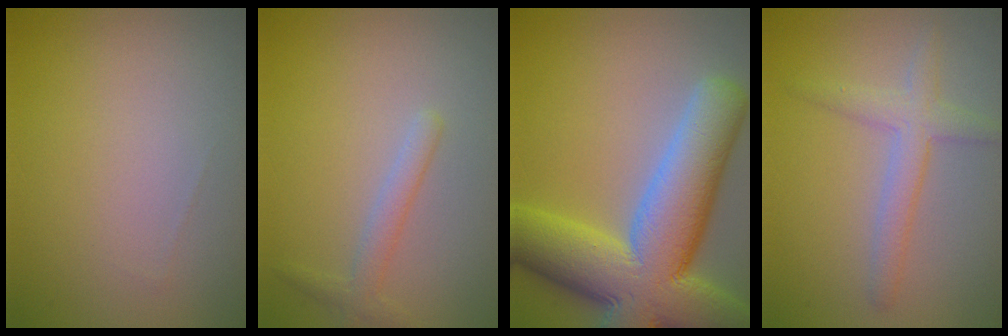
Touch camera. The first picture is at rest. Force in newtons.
{"total": 1.8, "press": 1.8, "slide": 0.1}
{"total": 13.7, "press": 13.7, "slide": 0.6}
{"total": 2.8, "press": 2.8, "slide": 0.2}